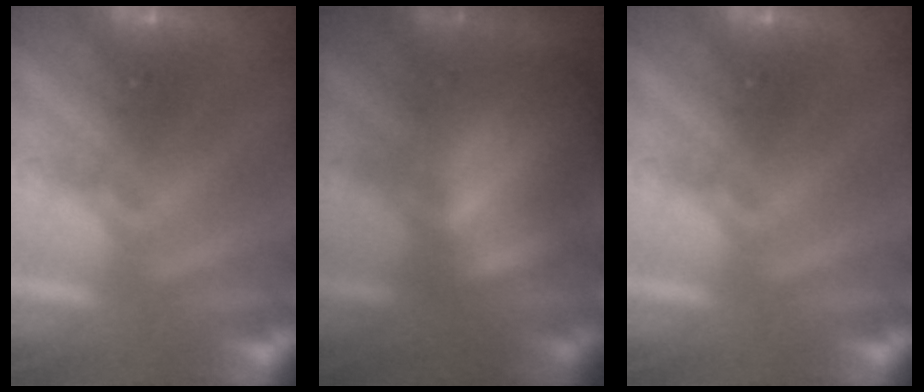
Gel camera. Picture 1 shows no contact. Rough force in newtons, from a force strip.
{"total": 6.9}
{"total": 0.0}